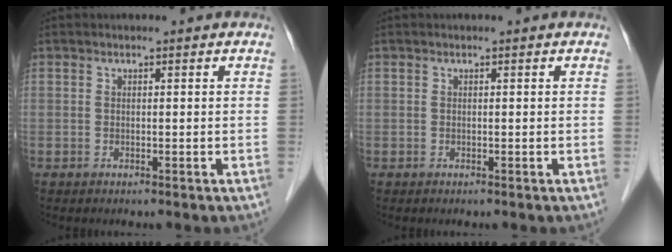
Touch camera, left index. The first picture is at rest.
{"total": 0.0}